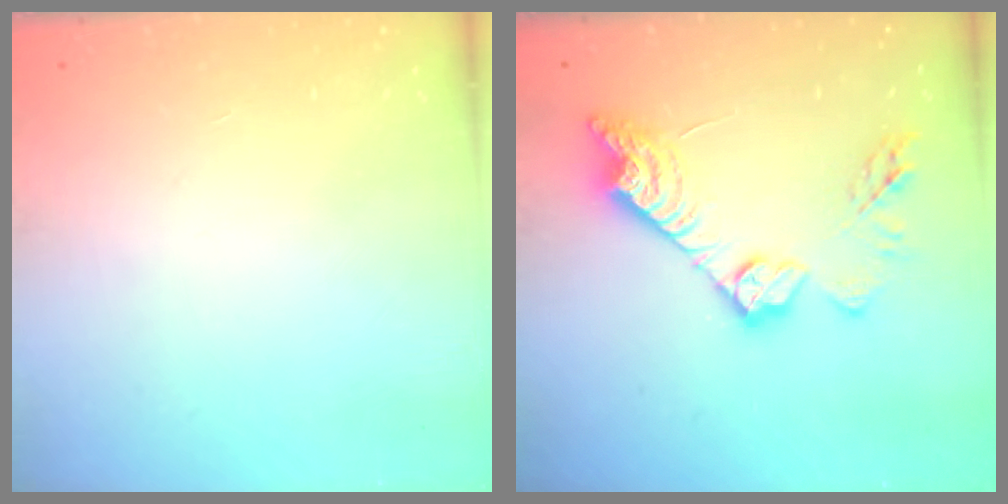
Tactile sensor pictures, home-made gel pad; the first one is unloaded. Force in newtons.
{"total": 16.1, "press": 16.0, "slide": 0.9}